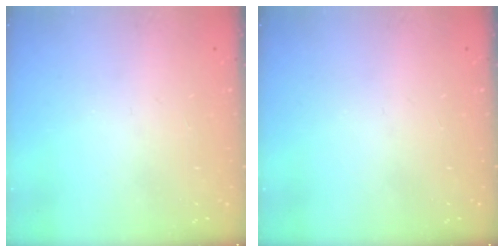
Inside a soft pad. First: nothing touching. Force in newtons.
{"total": 0.0}